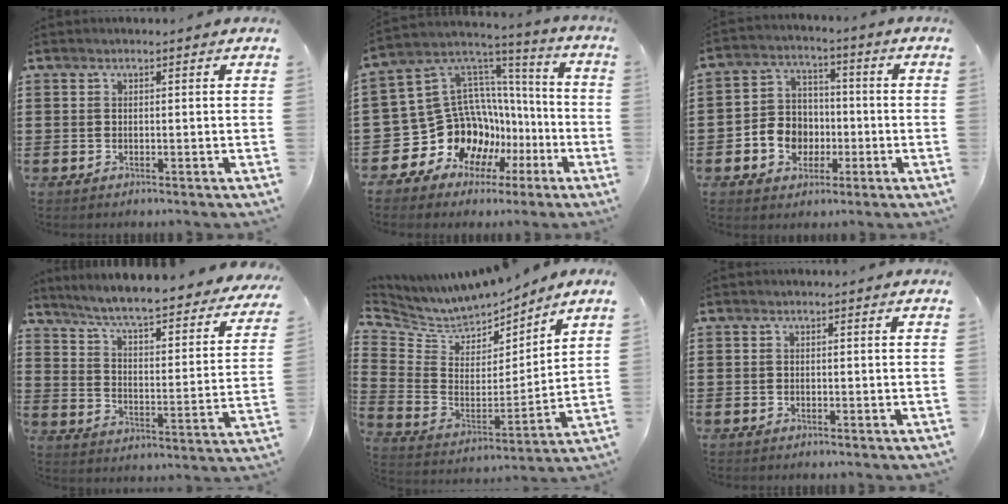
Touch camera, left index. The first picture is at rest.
{"total": 15.1, "force": [-4.6, 13.2, 5.7], "torque": [-0.160, -0.021, -0.047]}
{"total": 6.4, "force": [-1.9, 5.8, 2.0], "torque": [-0.059, 0.019, -0.037]}
{"total": 5.9, "force": [5.2, -0.5, 2.8], "torque": [-0.077, -0.048, 0.080]}
{"total": 6.8, "force": [6.4, 2.2, 0.4], "torque": [-0.052, -0.051, 0.112]}
{"total": 0.5, "force": [-0.4, 0.3, 0.1], "torque": [-0.004, 0.001, -0.009]}